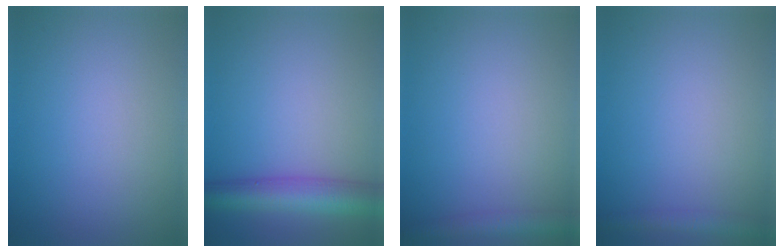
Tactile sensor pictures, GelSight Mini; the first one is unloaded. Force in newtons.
{"total": 5.1, "press": 5.1, "slide": 0.2}
{"total": 2.5, "press": 2.5, "slide": 0.1}
{"total": 1.8, "press": 1.8, "slide": 0.1}